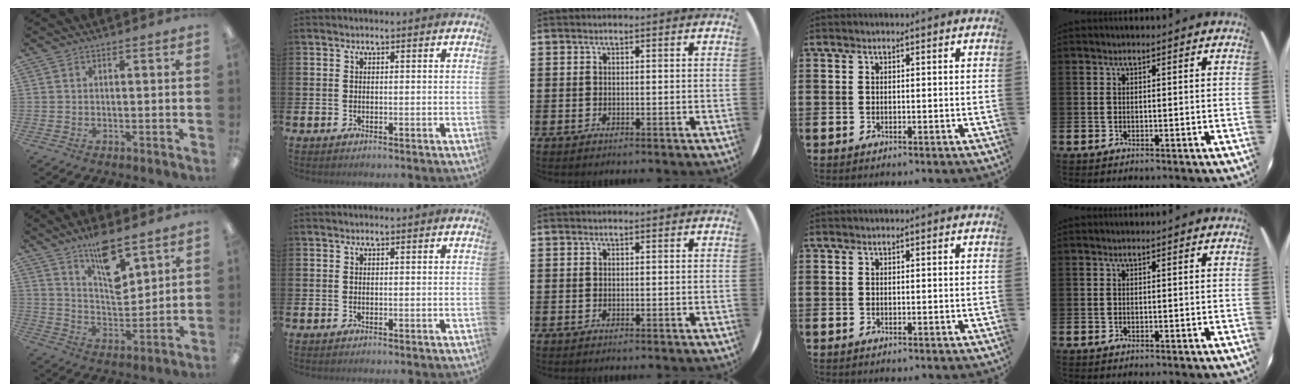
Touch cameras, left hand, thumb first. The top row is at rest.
{"thumb": {"total": 13.1, "force": [9.4, 4.6, 7.8], "torque": [-0.119, -0.056, 0.161]}}